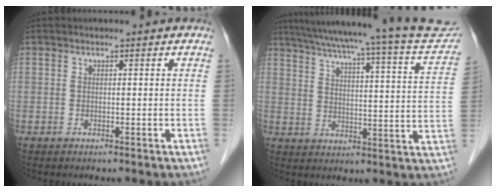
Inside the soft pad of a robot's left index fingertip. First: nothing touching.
{"total": 26.9, "force": [24.4, 0.6, 11.5], "torque": [-0.176, -0.056, 0.302]}